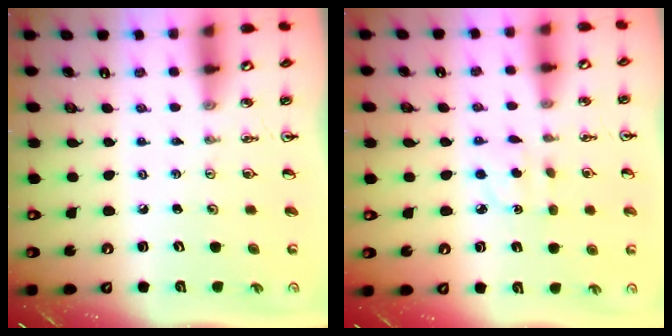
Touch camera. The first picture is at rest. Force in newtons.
{"total": 2.8, "press": 2.6, "slide": 0.8}